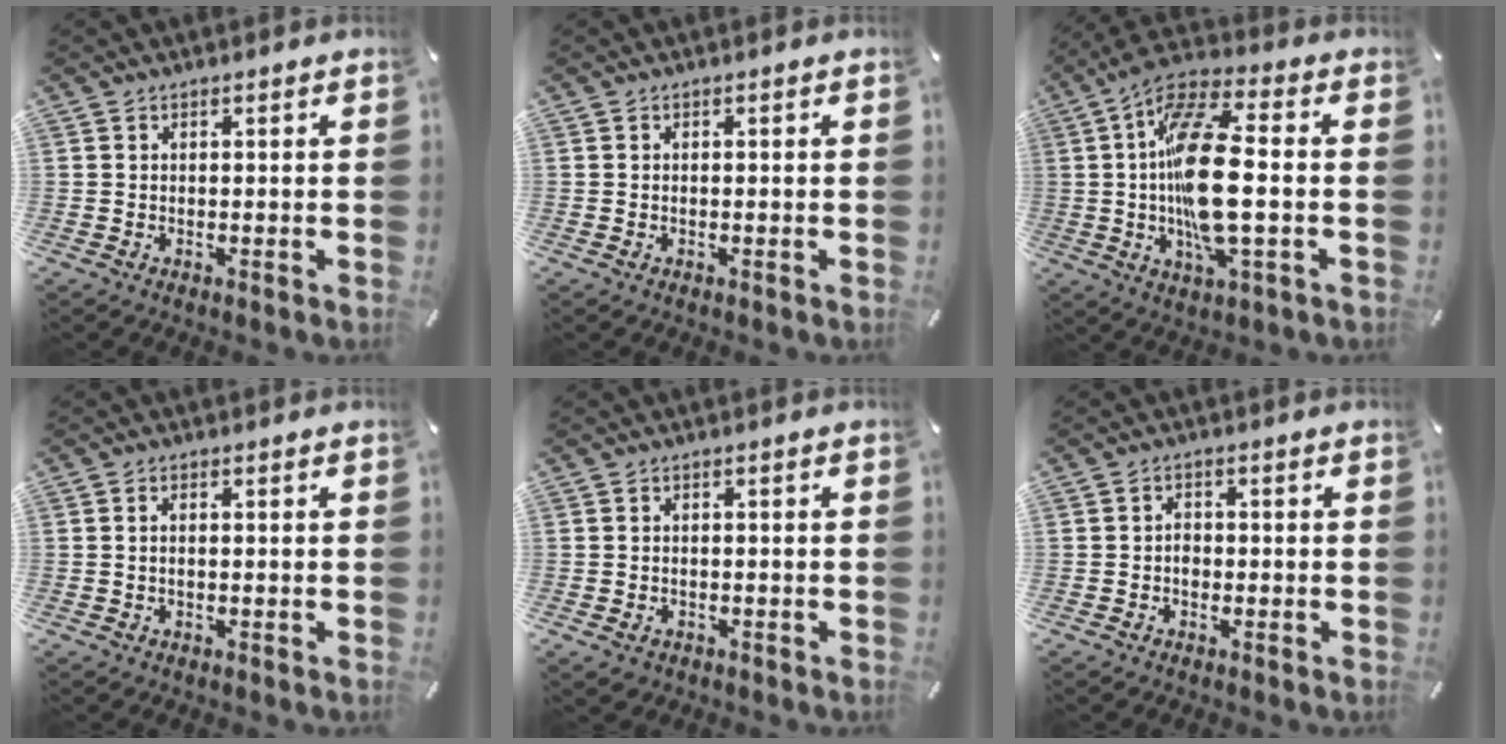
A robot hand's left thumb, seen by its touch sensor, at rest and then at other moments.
{"total": 0.5, "force": [-0.2, 0.3, 0.4], "torque": [-0.008, -0.003, -0.004]}
{"total": 19.1, "force": [-0.7, 6.3, 18.0], "torque": [-0.372, -0.009, -0.017]}
{"total": 1.1, "force": [-0.1, 0.5, 1.0], "torque": [-0.019, 0.002, -0.002]}
{"total": 1.8, "force": [-0.9, 1.3, 0.7], "torque": [-0.013, 0.004, -0.020]}
{"total": 2.0, "force": [-0.5, 1.6, 1.2], "torque": [-0.024, 0.007, -0.011]}